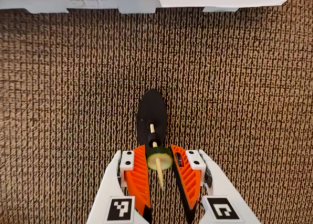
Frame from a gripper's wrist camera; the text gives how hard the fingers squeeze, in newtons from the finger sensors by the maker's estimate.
{"total": 8.5, "left": 8.0, "right": 9.0}